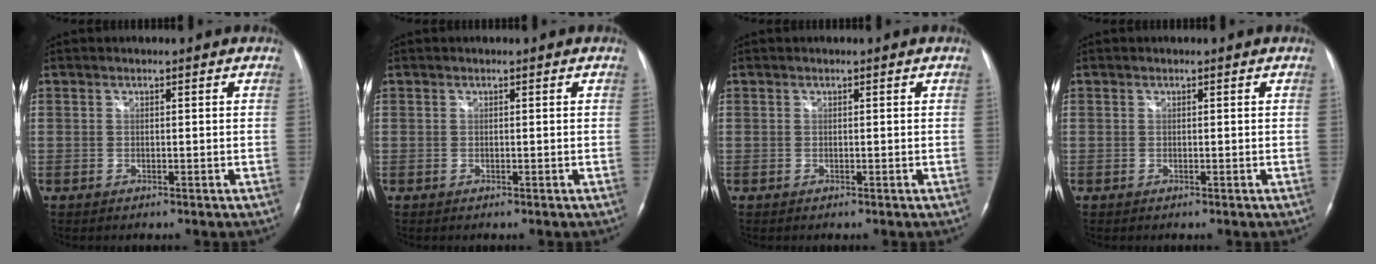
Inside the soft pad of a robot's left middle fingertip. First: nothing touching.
{"total": 0.0}
{"total": 0.0}
{"total": 0.0}